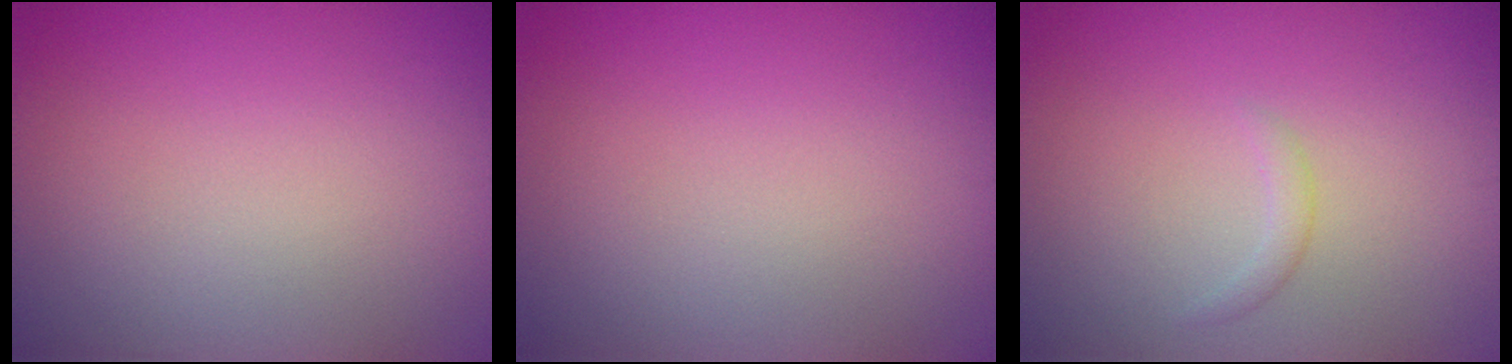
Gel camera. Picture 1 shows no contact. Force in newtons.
{"total": 0.0}
{"total": 1.0, "press": 1.0, "slide": 0.1}